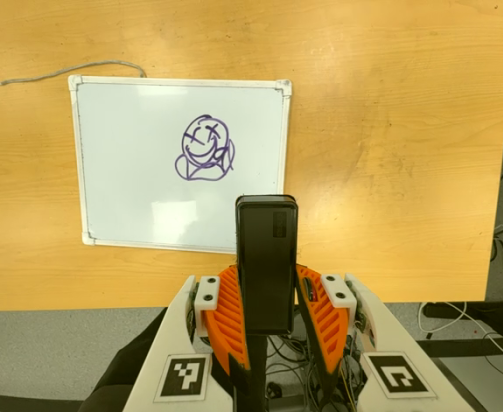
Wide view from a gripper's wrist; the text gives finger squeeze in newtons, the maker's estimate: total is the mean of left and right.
{"total": 4.2, "left": 3.0, "right": 5.5}